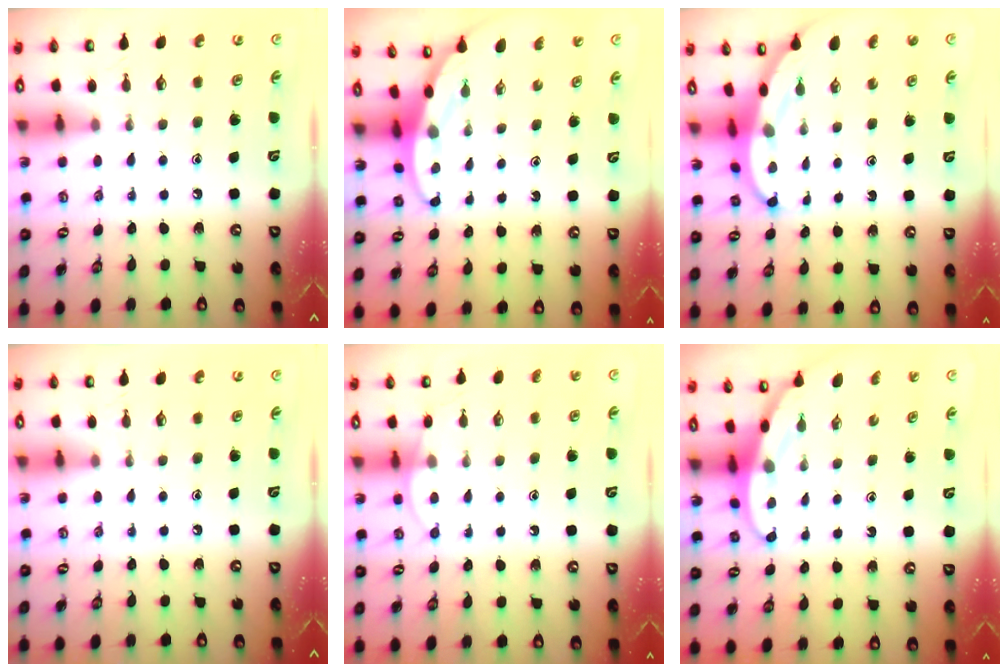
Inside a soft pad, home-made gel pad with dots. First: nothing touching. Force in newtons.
{"total": 3.3, "press": 3.3, "slide": 0.1}
{"total": 5.7, "press": 5.7, "slide": 0.6}
{"total": 0.0}
{"total": 5.2, "press": 5.2, "slide": 0.5}
{"total": 3.2, "press": 3.2, "slide": 0.1}